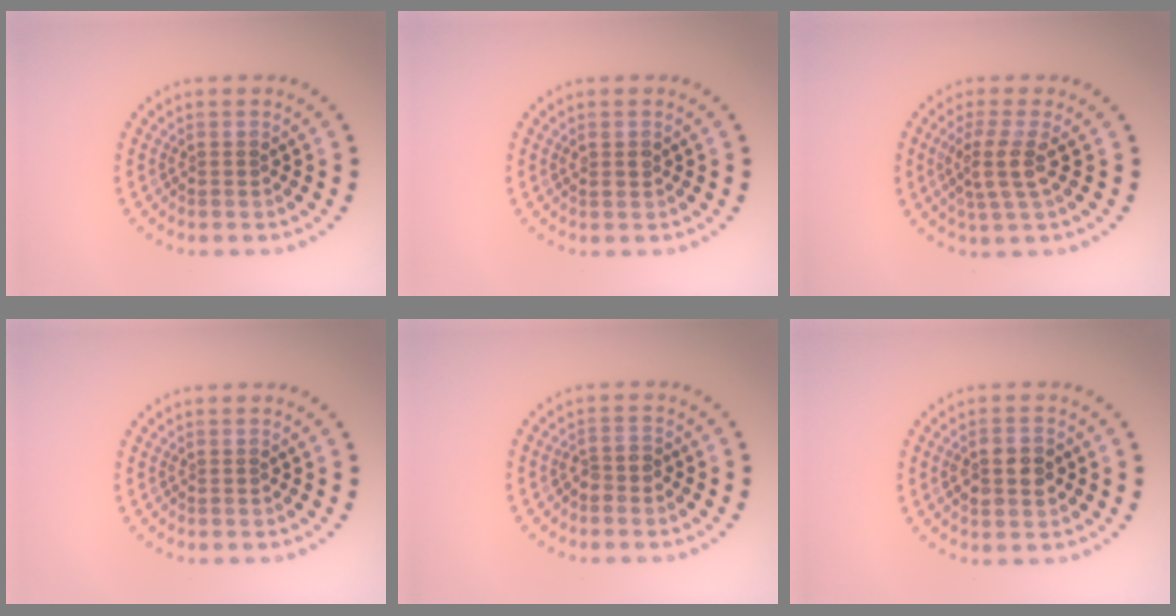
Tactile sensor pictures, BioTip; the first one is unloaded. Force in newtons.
{"total": 0.9, "press": 0.8, "slide": 0.4}
{"total": 3.0, "press": 2.3, "slide": 1.8}
{"total": 0.0}
{"total": 1.5, "press": 1.3, "slide": 0.8}
{"total": 2.8, "press": 2.8, "slide": 0.1}